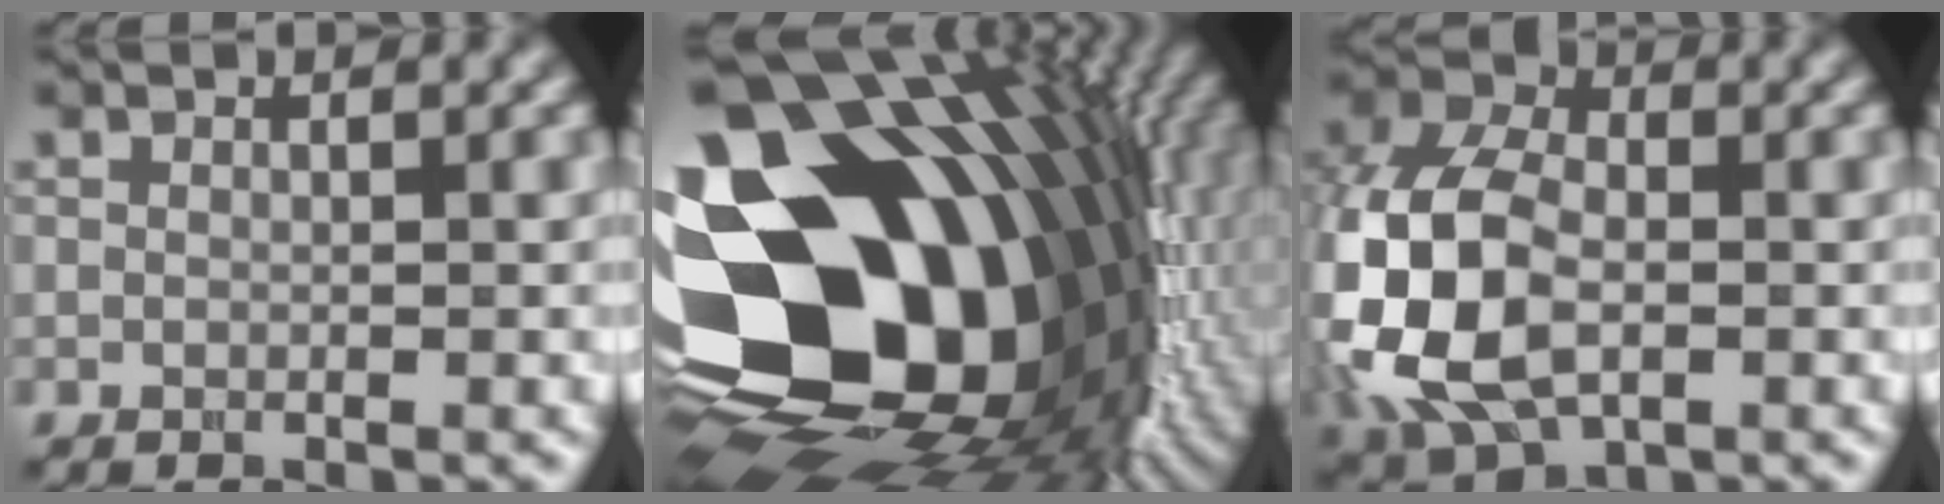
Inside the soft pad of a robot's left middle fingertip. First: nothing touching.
{"total": 23.0, "force": [-1.0, 17.1, 15.3], "torque": [-0.256, -0.024, -0.031]}
{"total": 11.0, "force": [-2.0, 7.7, 7.6], "torque": [-0.183, -0.013, -0.048]}